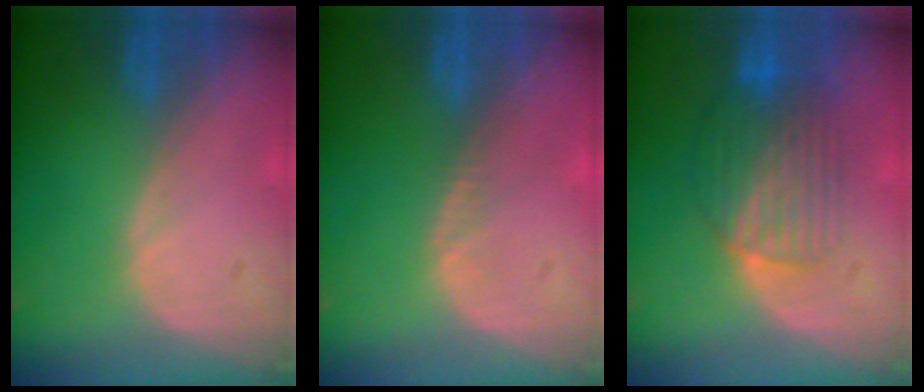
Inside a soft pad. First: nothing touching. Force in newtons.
{"total": 0.7, "press": 0.6, "slide": 0.4}
{"total": 7.4, "press": 7.2, "slide": 1.7}